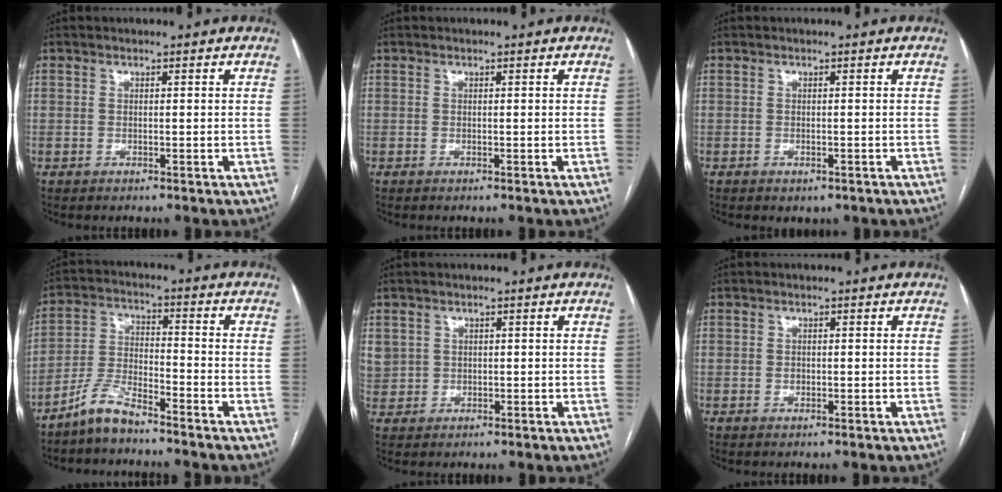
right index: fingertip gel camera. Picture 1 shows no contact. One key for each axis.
{"total": 0.0}
{"total": 1.5, "fx": -0.9, "fy": 1.0, "fz": 0.7, "tx": -0.010, "ty": 0.000, "tz": -0.004}
{"total": 6.8, "fx": -5.7, "fy": 1.5, "fz": 3.4, "tx": -0.080, "ty": -0.005, "tz": -0.115}
{"total": 4.4, "fx": 1.1, "fy": 4.1, "fz": 0.9, "tx": -0.032, "ty": 0.011, "tz": 0.035}
{"total": 0.8, "fx": -0.1, "fy": 0.6, "fz": 0.5, "tx": -0.007, "ty": 0.001, "tz": -0.001}